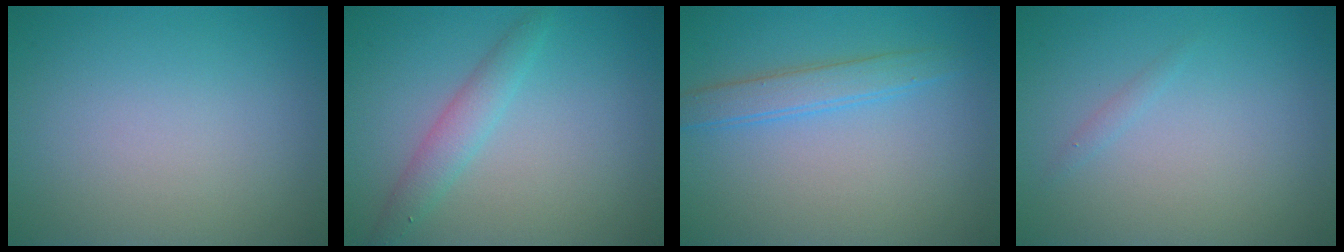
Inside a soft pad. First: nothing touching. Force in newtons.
{"total": 2.3, "press": 2.3, "slide": 0.0}
{"total": 2.5, "press": 2.5, "slide": 0.1}
{"total": 0.5, "press": 0.5, "slide": 0.0}